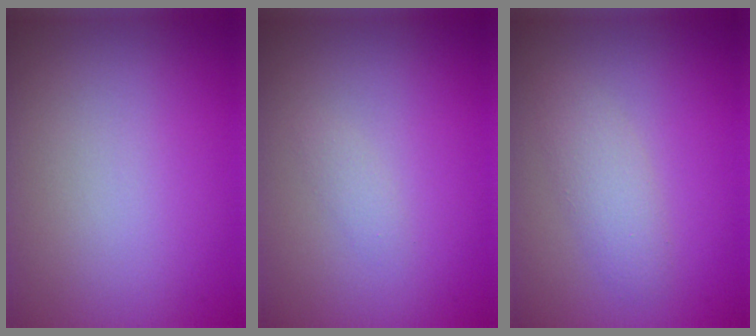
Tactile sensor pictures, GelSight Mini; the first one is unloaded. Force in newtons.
{"total": 0.7, "press": 0.7, "slide": 0.0}
{"total": 2.1, "press": 2.1, "slide": 0.1}